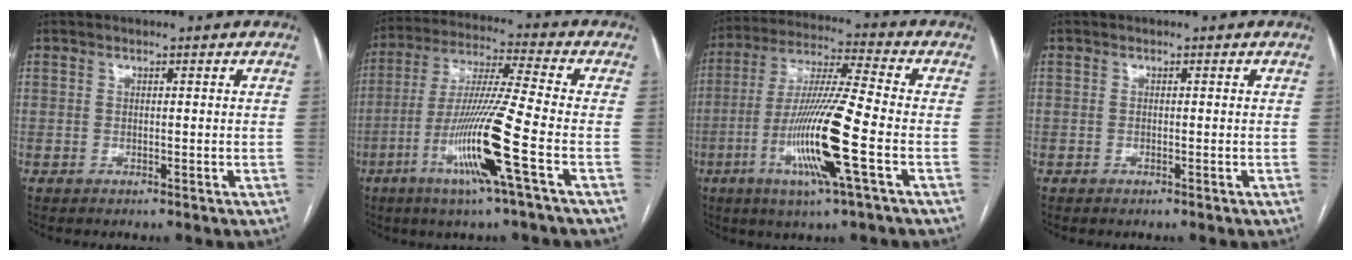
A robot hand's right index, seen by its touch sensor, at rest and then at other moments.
{"total": 13.9, "force": [-5.1, -1.6, 12.9], "torque": [-0.260, -0.018, -0.100]}
{"total": 14.6, "force": [-4.6, -0.5, 13.9], "torque": [-0.284, -0.014, -0.090]}
{"total": 0.0}